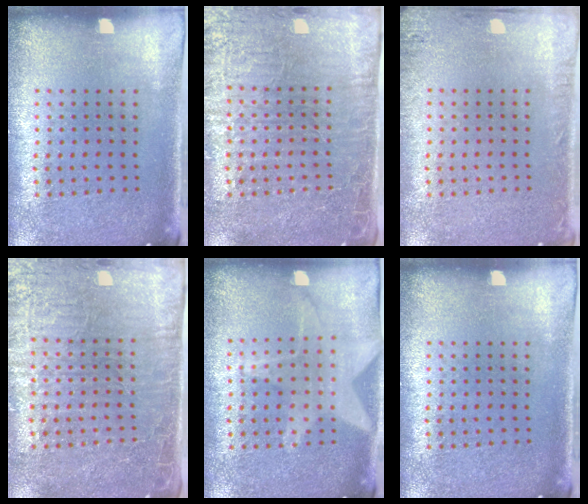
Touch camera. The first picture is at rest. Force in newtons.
{"total": 4.1, "press": 3.9, "slide": 1.3}
{"total": 1.7, "press": 1.7, "slide": 0.2}
{"total": 4.1, "press": 3.9, "slide": 1.3}
{"total": 1.2, "press": 1.2, "slide": 0.3}
{"total": 0.0}